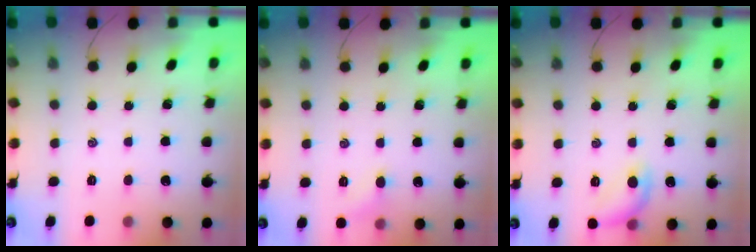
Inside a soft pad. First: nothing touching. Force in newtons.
{"total": 4.2, "press": 4.0, "slide": 1.2}
{"total": 8.6, "press": 8.6, "slide": 0.2}